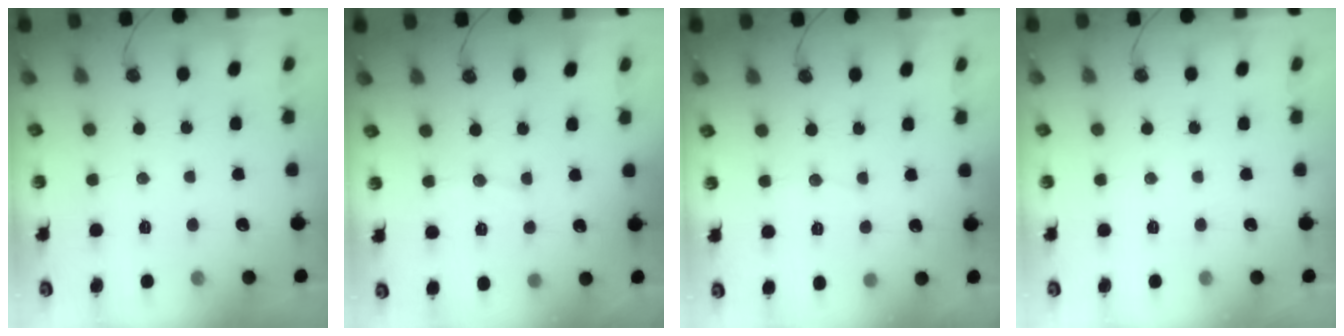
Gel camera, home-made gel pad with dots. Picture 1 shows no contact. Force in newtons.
{"total": 6.1, "press": 6.1, "slide": 0.3}
{"total": 3.3, "press": 3.2, "slide": 0.5}
{"total": 0.0}